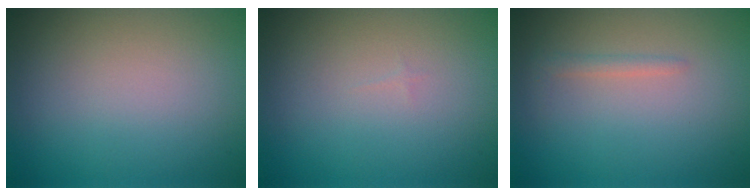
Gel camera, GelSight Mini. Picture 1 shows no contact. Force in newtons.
{"total": 0.0}
{"total": 0.9, "press": 0.9, "slide": 0.1}